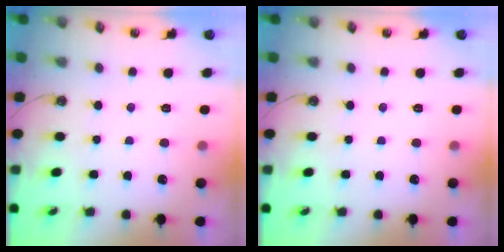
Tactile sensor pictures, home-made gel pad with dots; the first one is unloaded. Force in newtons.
{"total": 0.0}